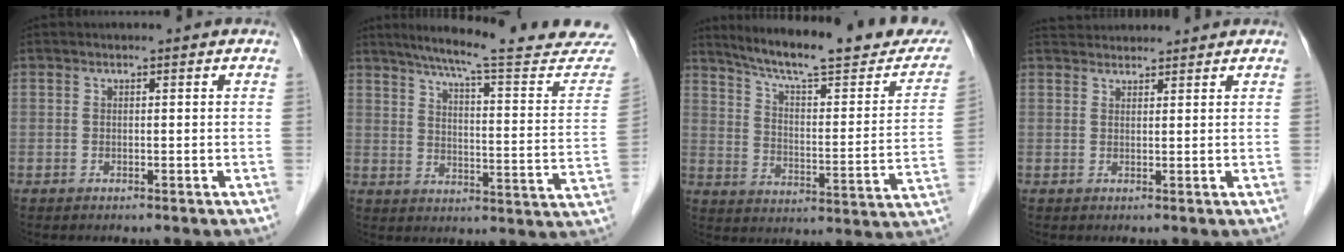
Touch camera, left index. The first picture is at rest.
{"total": 23.8, "force": [21.5, 0.9, 10.2], "torque": [-0.136, -0.067, 0.267]}
{"total": 23.3, "force": [20.0, 3.2, 11.4], "torque": [-0.166, -0.031, 0.269]}
{"total": 4.9, "force": [4.8, 0.7, 0.6], "torque": [-0.012, 0.038, 0.076]}